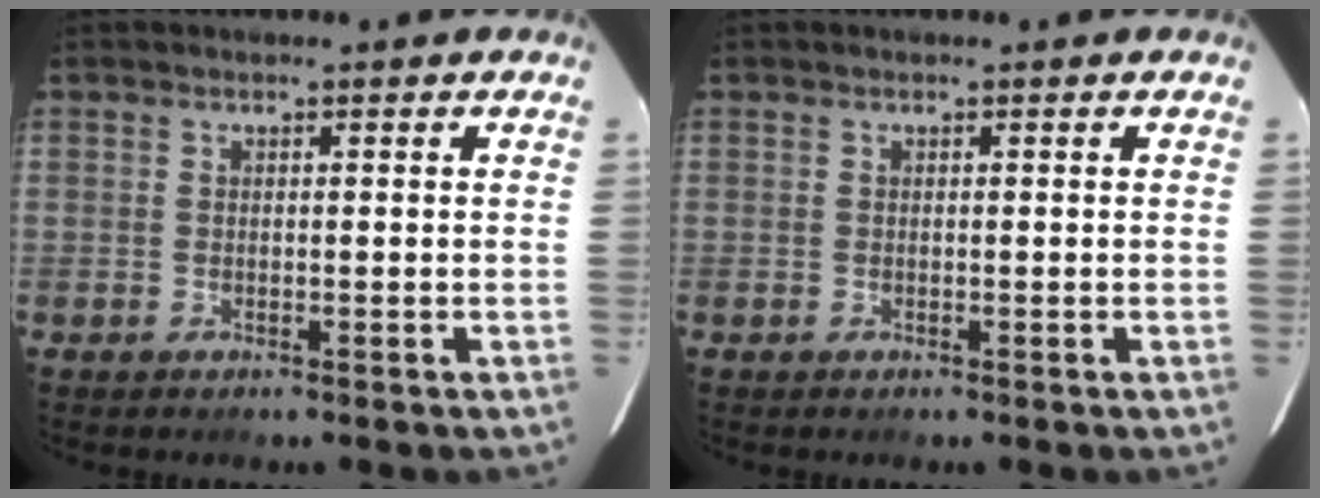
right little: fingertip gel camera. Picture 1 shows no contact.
{"total": 0.0}